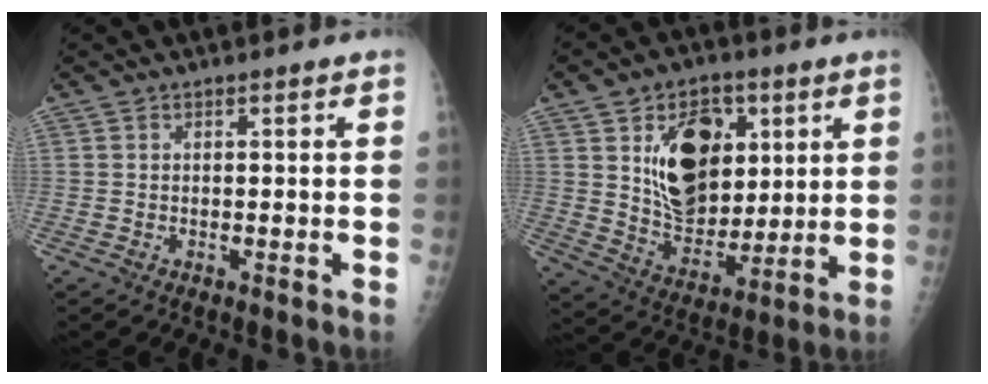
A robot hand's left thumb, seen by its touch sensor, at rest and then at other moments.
{"total": 16.7, "force": [5.1, 11.2, 11.2], "torque": [-0.125, -0.031, 0.098]}